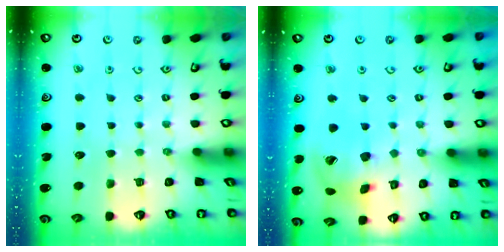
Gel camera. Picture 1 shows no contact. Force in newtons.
{"total": 15.0, "press": 14.9, "slide": 2.2}